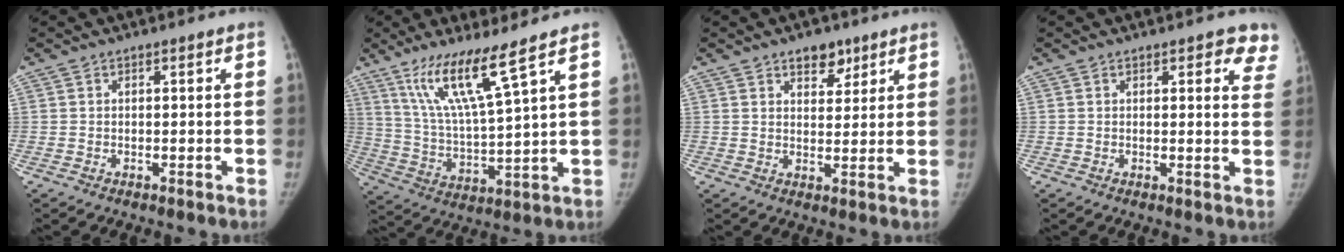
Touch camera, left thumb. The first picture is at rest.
{"total": 12.4, "force": [8.0, 0.2, 9.5], "torque": [-0.182, -0.050, 0.166]}
{"total": 5.3, "force": [3.5, 3.1, 2.5], "torque": [-0.005, -0.019, 0.052]}
{"total": 6.1, "force": [4.4, 2.6, 3.3], "torque": [0.004, -0.018, 0.031]}